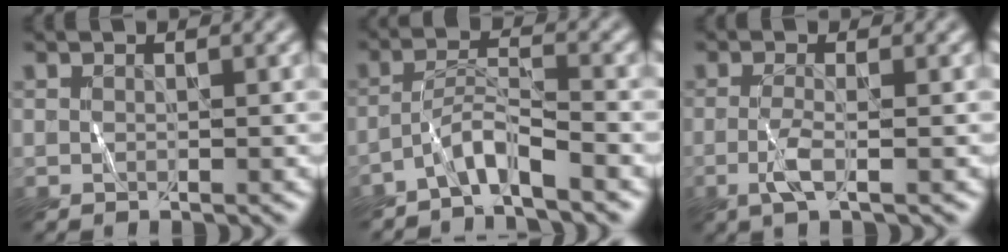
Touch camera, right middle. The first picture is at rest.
{"total": 3.0, "force": [-2.5, 0.2, 1.7], "torque": [-0.028, 0.013, -0.056]}
{"total": 2.0, "force": [-0.7, 0.4, 1.9], "torque": [-0.048, -0.003, -0.017]}